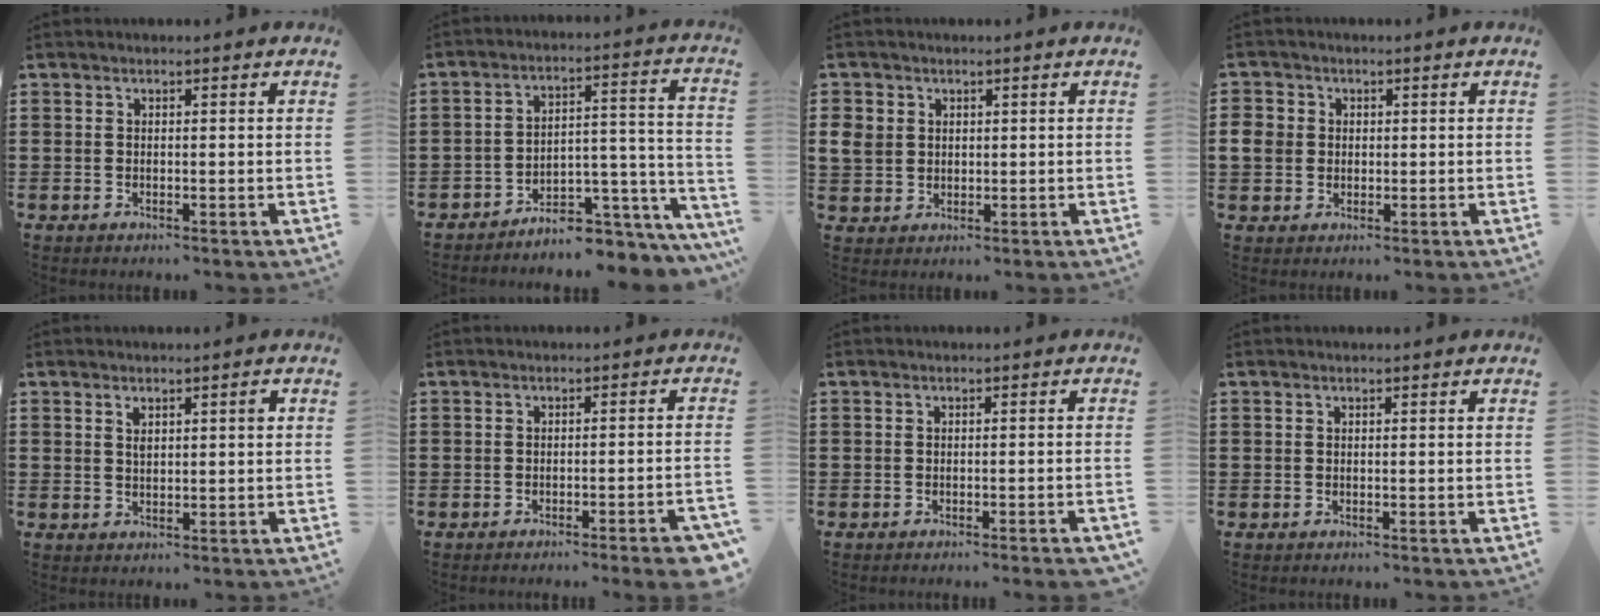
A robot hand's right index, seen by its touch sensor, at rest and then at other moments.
{"total": 5.0, "force": [-4.6, 1.3, 1.3], "torque": [-0.022, 0.003, -0.093]}
{"total": 3.5, "force": [1.0, 3.2, 0.9], "torque": [-0.039, 0.009, 0.016]}
{"total": 3.6, "force": [0.2, 3.4, 1.2], "torque": [-0.049, 0.006, -0.001]}
{"total": 2.0, "force": [0.7, 0.5, 1.7], "torque": [-0.026, -0.001, 0.009]}
{"total": 3.0, "force": [-2.2, -0.2, 2.0], "torque": [-0.031, -0.007, -0.040]}
{"total": 1.3, "force": [-1.0, -0.1, 0.7], "torque": [-0.012, -0.001, -0.019]}
{"total": 0.0}